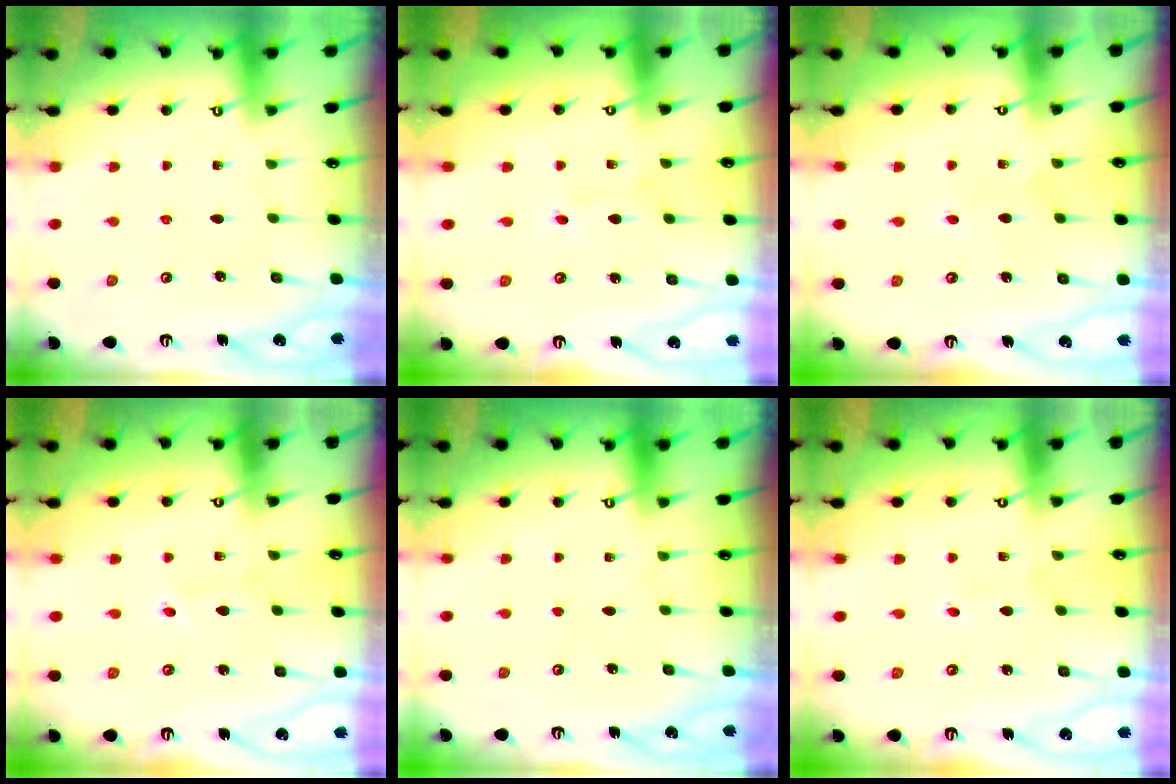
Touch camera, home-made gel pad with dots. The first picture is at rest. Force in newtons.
{"total": 1.6, "press": 1.5, "slide": 0.1}
{"total": 1.9, "press": 1.9, "slide": 0.2}
{"total": 1.4, "press": 1.4, "slide": 0.1}
{"total": 0.0}
{"total": 0.5, "press": 0.5, "slide": 0.0}